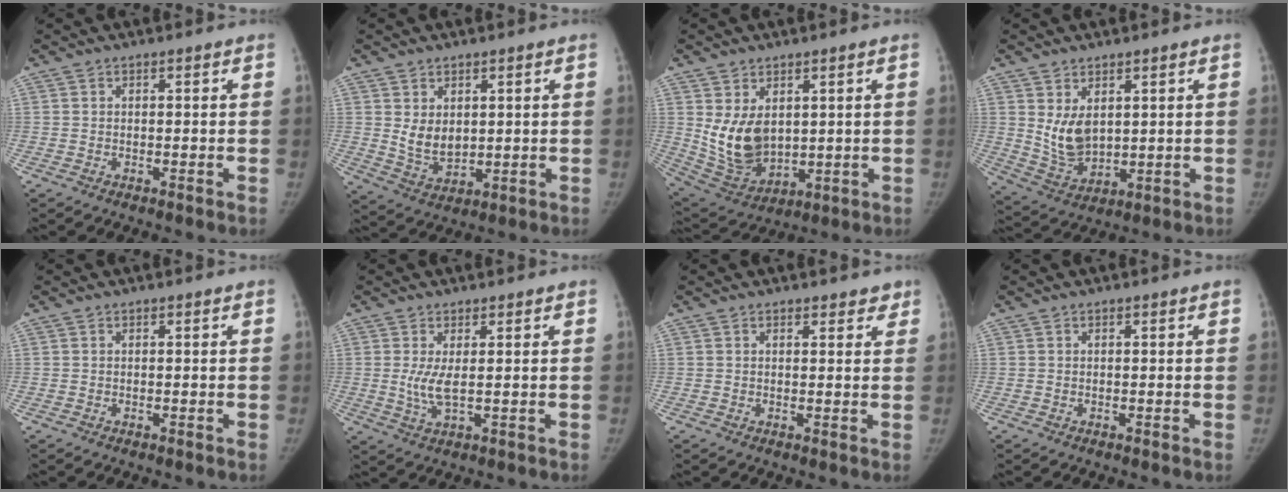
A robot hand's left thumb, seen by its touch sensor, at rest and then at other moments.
{"total": 6.1, "force": [1.3, 4.2, 4.1], "torque": [-0.053, -0.019, 0.041]}
{"total": 11.1, "force": [2.0, 7.5, 7.9], "torque": [-0.122, -0.022, 0.065]}
{"total": 7.5, "force": [2.1, 4.7, 5.4], "torque": [-0.082, -0.023, 0.060]}
{"total": 0.0}
{"total": 3.9, "force": [0.4, 1.0, 3.7], "torque": [-0.086, -0.013, 0.011]}
{"total": 2.5, "force": [2.0, 1.2, 0.9], "torque": [0.014, -0.007, 0.019]}
{"total": 0.0}